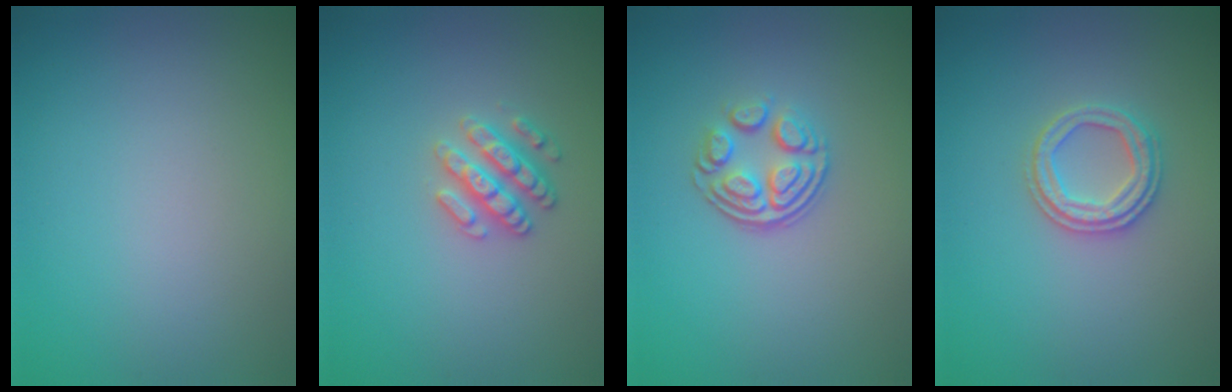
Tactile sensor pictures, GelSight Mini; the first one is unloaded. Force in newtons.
{"total": 2.6, "press": 2.5, "slide": 0.4}
{"total": 3.5, "press": 2.5, "slide": 2.4}
{"total": 2.6, "press": 2.5, "slide": 0.7}